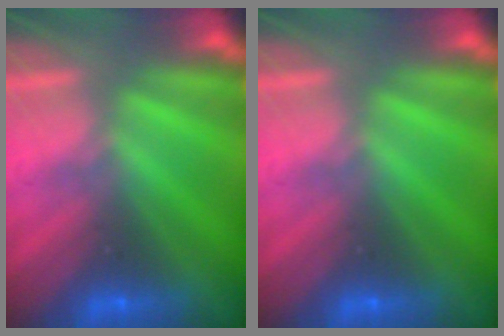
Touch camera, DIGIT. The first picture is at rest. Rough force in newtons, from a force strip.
{"total": 0.0}